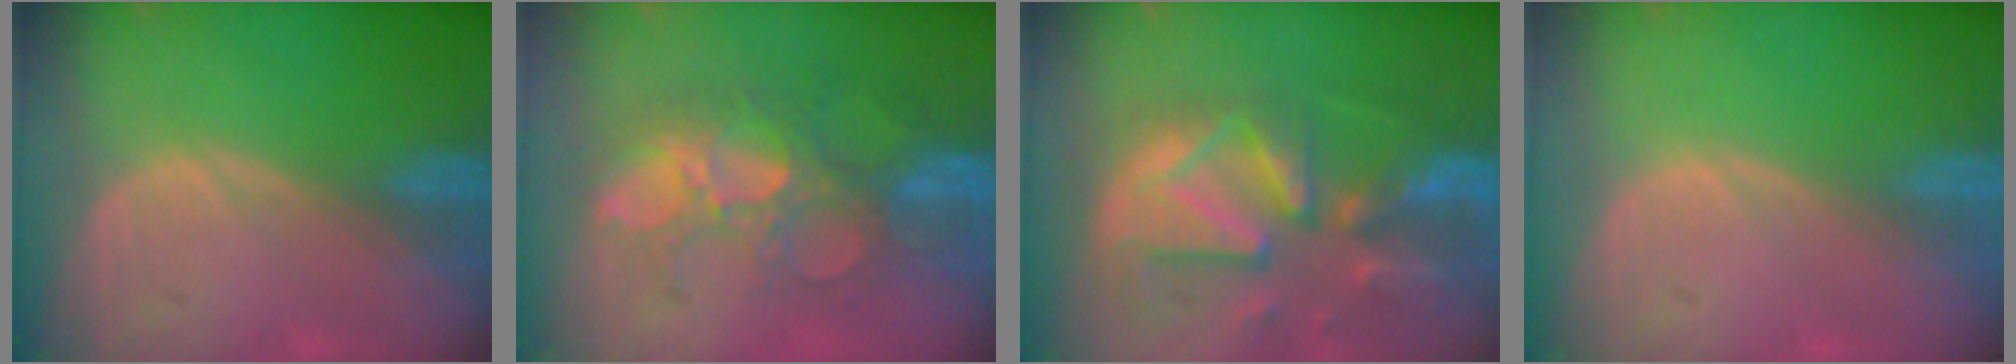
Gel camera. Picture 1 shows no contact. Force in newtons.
{"total": 11.0, "press": 9.5, "slide": 5.5}
{"total": 13.0, "press": 11.3, "slide": 6.4}
{"total": 0.0}